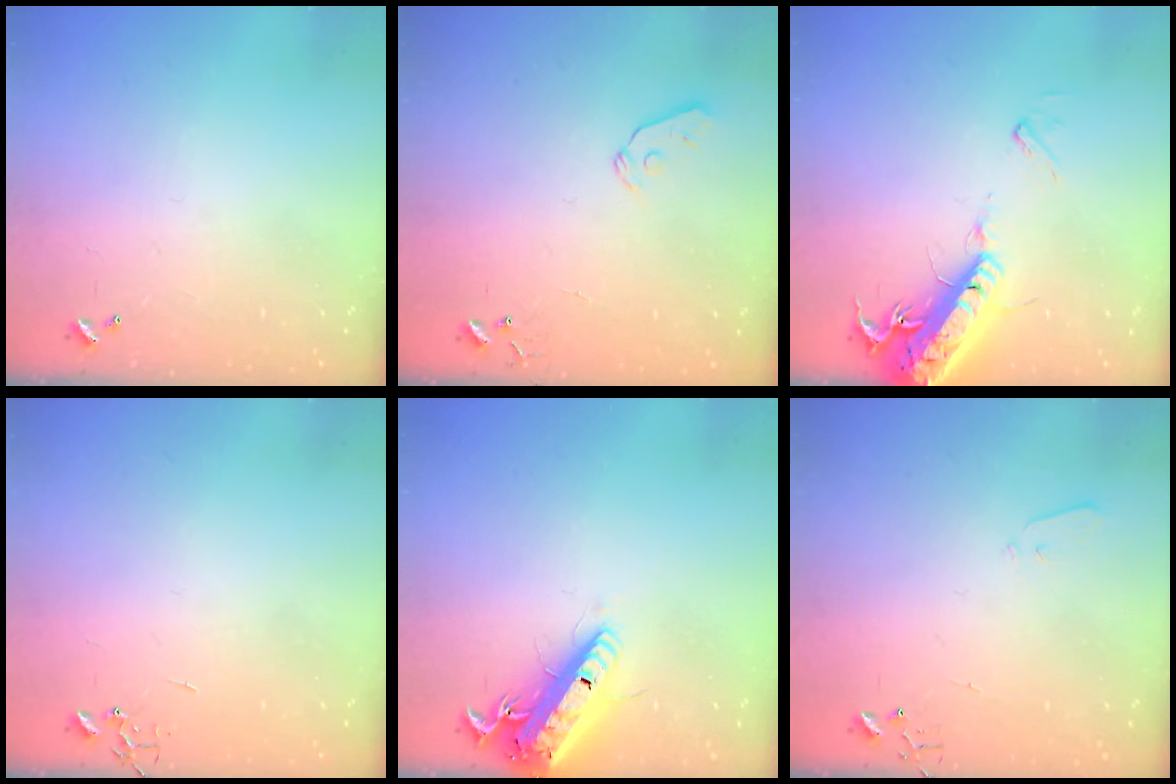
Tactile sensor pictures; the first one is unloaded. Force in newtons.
{"total": 5.9, "press": 5.8, "slide": 0.7}
{"total": 18.9, "press": 18.5, "slide": 3.9}
{"total": 0.0}
{"total": 17.3, "press": 17.0, "slide": 3.4}
{"total": 3.4, "press": 3.3, "slide": 0.5}